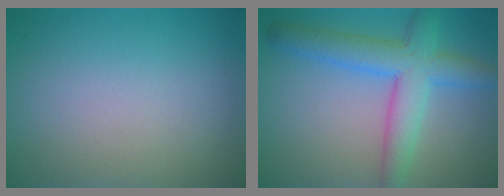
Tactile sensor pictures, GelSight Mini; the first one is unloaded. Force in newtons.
{"total": 6.0, "press": 6.0, "slide": 0.2}